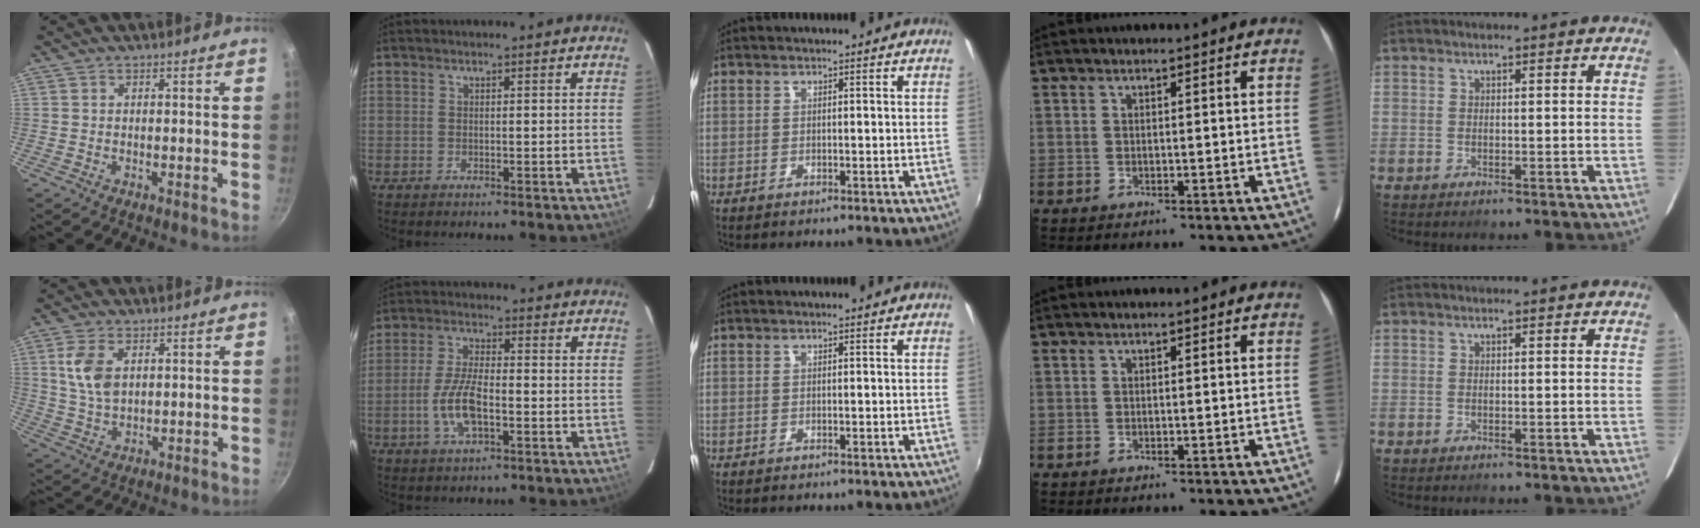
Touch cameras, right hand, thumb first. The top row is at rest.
{"thumb": {"total": 7.9, "force": [2.2, 4.8, 5.9], "torque": [-0.111, -0.009, 0.045]}, "index": {"total": 8.4, "force": [-2.7, 2.9, 7.4], "torque": [-0.156, 0.000, -0.051]}}